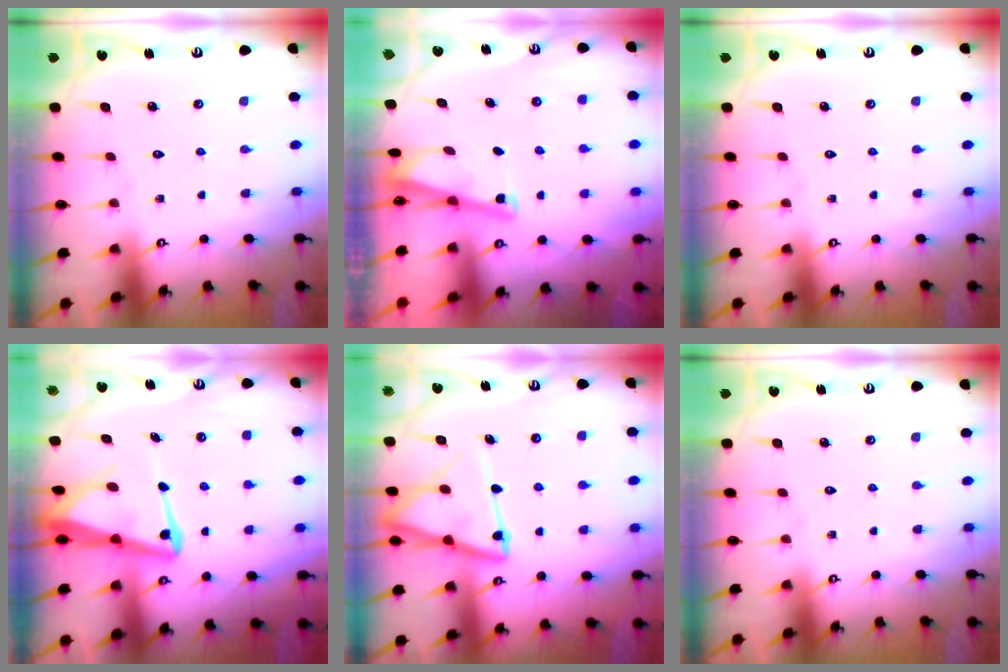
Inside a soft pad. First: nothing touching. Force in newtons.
{"total": 3.3, "press": 3.2, "slide": 0.3}
{"total": 0.0}
{"total": 8.7, "press": 8.6, "slide": 1.0}
{"total": 14.1, "press": 14.0, "slide": 1.6}
{"total": 0.0}